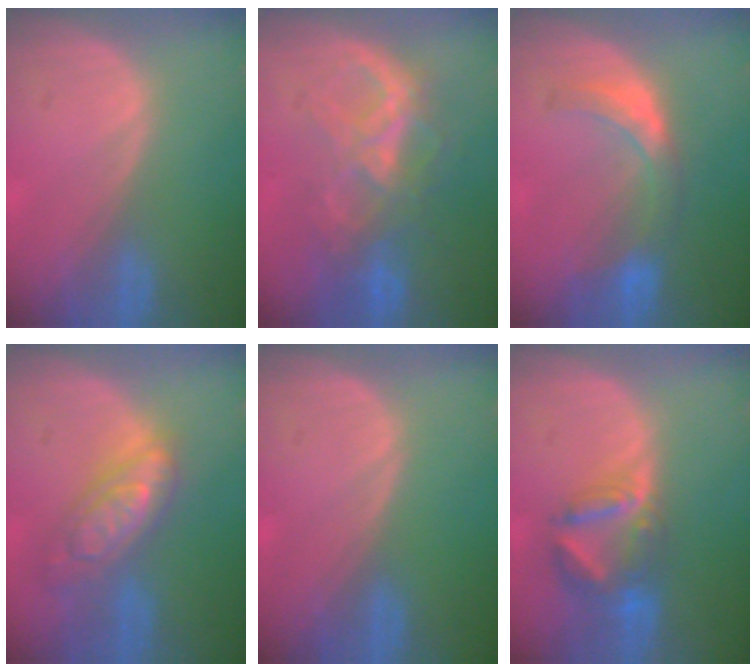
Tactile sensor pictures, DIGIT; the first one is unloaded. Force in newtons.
{"total": 7.7, "press": 7.4, "slide": 2.0}
{"total": 5.8, "press": 5.6, "slide": 1.5}
{"total": 7.5, "press": 7.5, "slide": 0.4}
{"total": 0.0}
{"total": 7.1, "press": 6.4, "slide": 3.2}